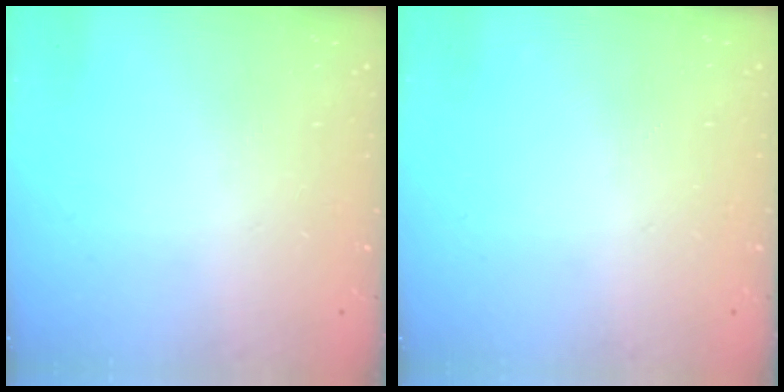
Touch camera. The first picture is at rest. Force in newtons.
{"total": 0.0}